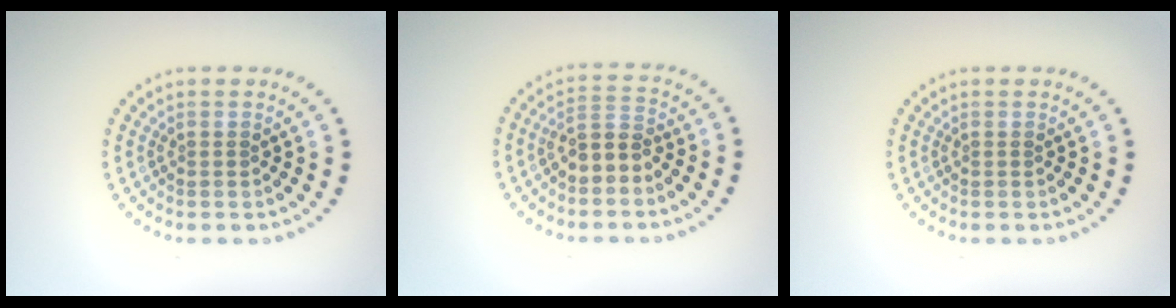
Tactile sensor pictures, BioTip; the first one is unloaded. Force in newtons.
{"total": 2.9, "press": 2.7, "slide": 1.2}
{"total": 0.0}